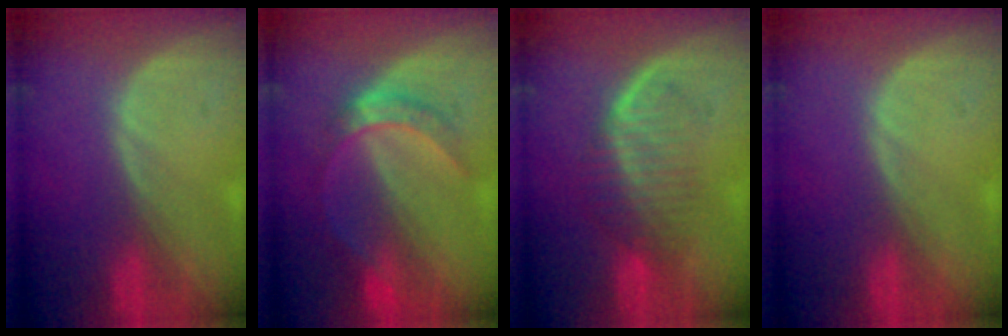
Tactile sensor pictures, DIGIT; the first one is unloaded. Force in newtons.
{"total": 5.1, "press": 5.1, "slide": 0.5}
{"total": 6.2, "press": 6.1, "slide": 1.0}
{"total": 0.0}